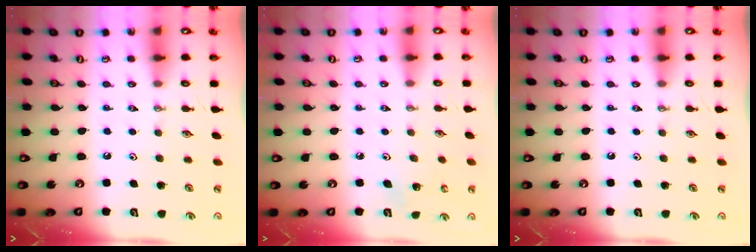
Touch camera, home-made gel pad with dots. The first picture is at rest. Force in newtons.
{"total": 5.3, "press": 5.3, "slide": 0.5}
{"total": 0.0}